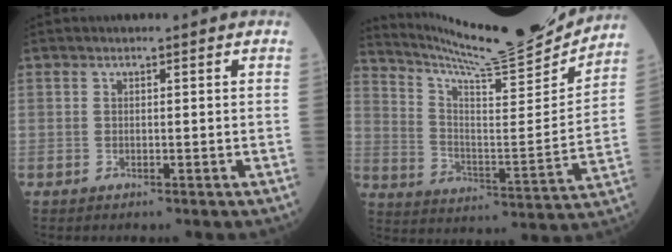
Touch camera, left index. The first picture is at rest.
{"total": 19.8, "force": [18.9, -0.3, 5.9], "torque": [-0.115, -0.057, 0.287]}